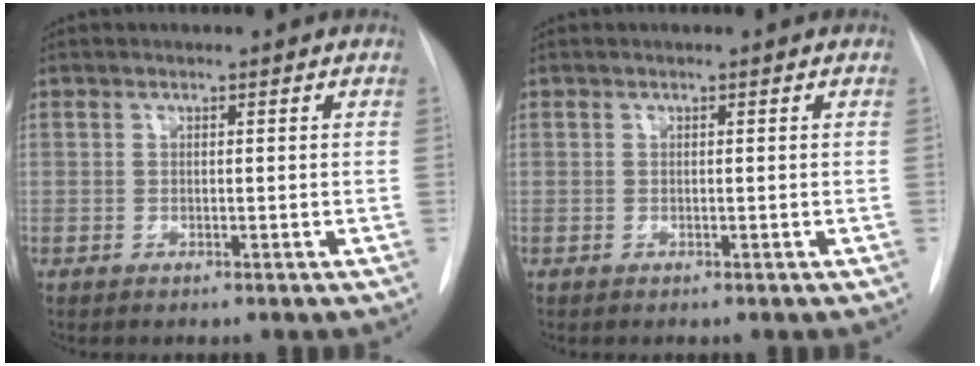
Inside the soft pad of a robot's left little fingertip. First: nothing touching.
{"total": 0.0}